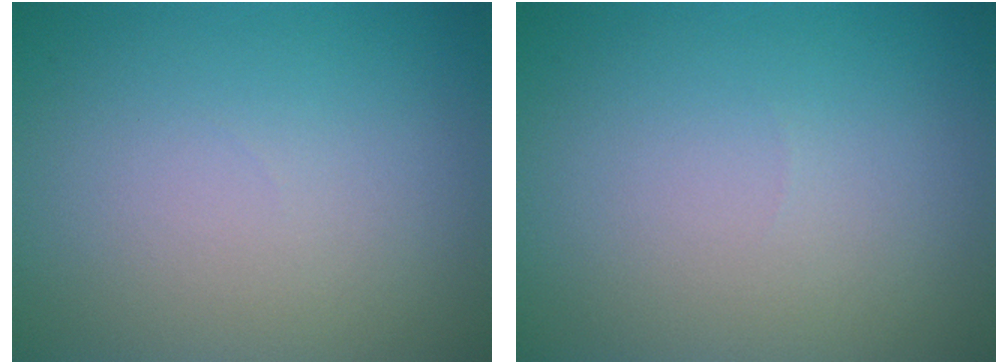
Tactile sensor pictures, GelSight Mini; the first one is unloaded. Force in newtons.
{"total": 0.0}